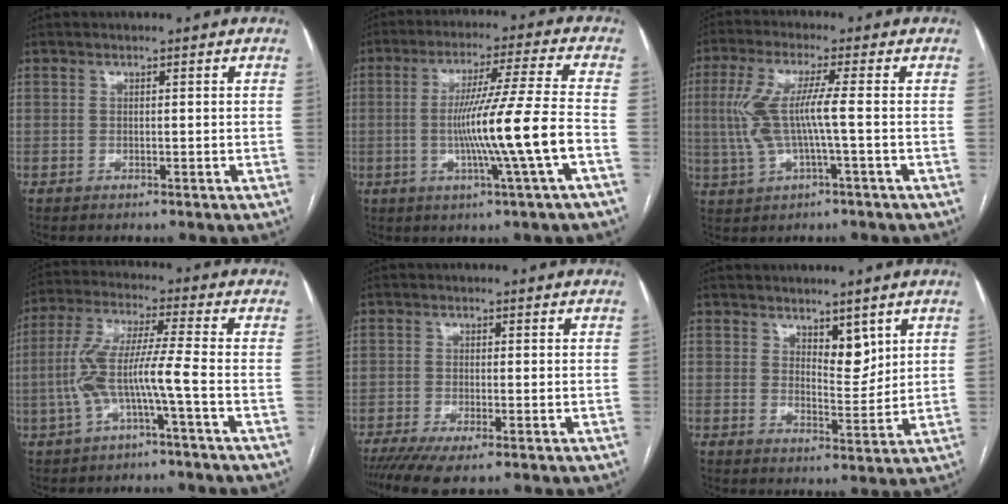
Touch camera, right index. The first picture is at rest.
{"total": 12.8, "force": [-3.0, -2.1, 12.3], "torque": [-0.218, -0.005, -0.052]}
{"total": 8.3, "force": [-0.1, 0.7, 8.3], "torque": [-0.185, 0.013, -0.003]}
{"total": 8.5, "force": [-2.6, -0.2, 8.1], "torque": [-0.178, 0.023, -0.050]}
{"total": 5.8, "force": [-4.2, 0.6, 4.1], "torque": [-0.066, -0.014, -0.068]}
{"total": 4.5, "force": [2.7, 2.0, 3.0], "torque": [-0.045, -0.009, 0.047]}